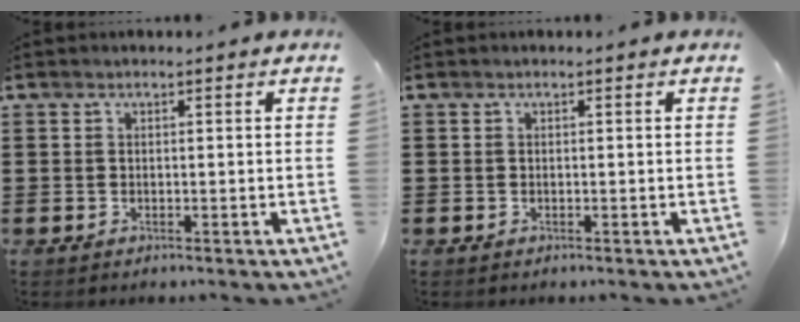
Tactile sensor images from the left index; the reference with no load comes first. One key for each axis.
{"total": 0.0}